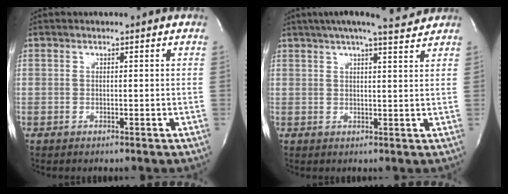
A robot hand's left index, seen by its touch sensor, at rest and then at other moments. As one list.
[{"total": 10.5, "force": [9.1, 0.5, 5.1], "torque": [-0.083, 0.013, 0.119]}]